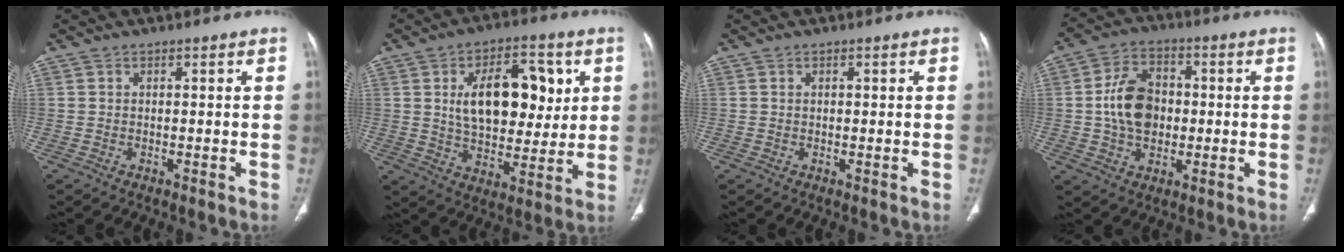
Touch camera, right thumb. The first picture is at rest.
{"total": 17.8, "force": [4.2, 10.1, 14.0], "torque": [-0.170, -0.009, 0.071]}
{"total": 0.0}
{"total": 11.4, "force": [-0.1, 8.3, 7.9], "torque": [-0.117, 0.016, -0.004]}